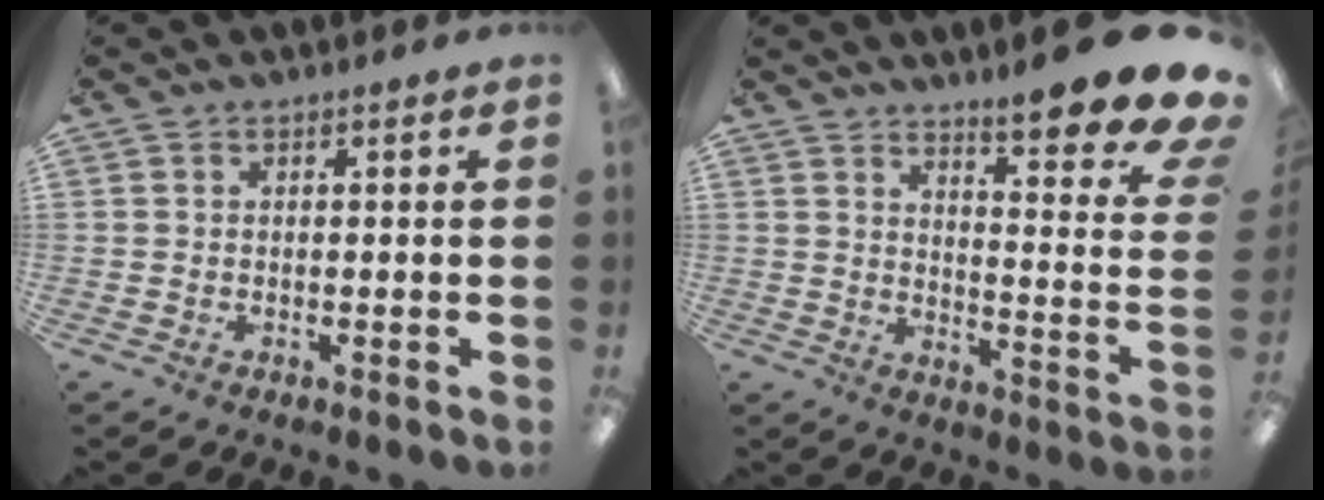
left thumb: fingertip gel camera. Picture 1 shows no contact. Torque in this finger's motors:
{"motor_torque": [0.46, 0.40, 1.16, -1.61, 0.11]}